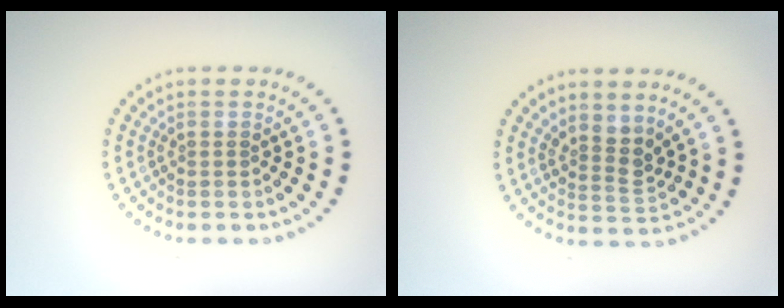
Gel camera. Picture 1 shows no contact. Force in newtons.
{"total": 2.3, "press": 1.8, "slide": 1.6}